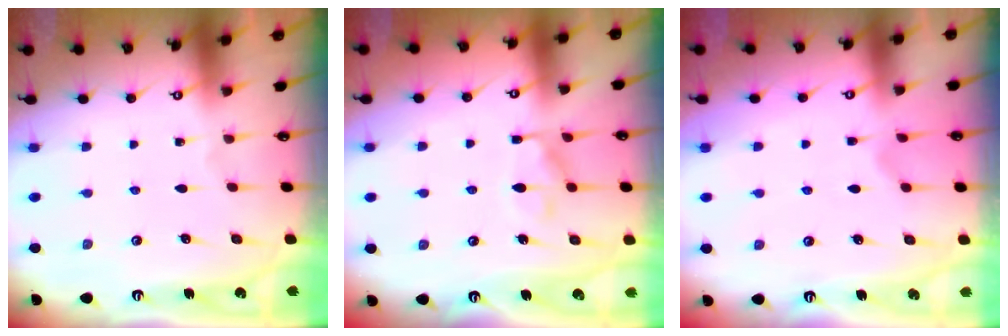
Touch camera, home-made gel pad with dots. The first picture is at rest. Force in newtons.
{"total": 9.0, "press": 9.0, "slide": 0.7}
{"total": 0.7, "press": 0.0, "slide": 0.7}